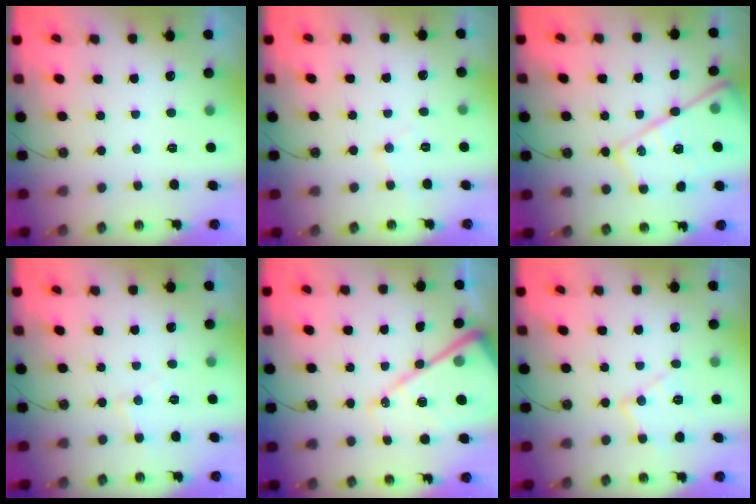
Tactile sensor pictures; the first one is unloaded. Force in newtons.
{"total": 5.3, "press": 5.3, "slide": 0.8}
{"total": 20.2, "press": 20.1, "slide": 1.3}
{"total": 6.0, "press": 6.0, "slide": 0.6}
{"total": 16.9, "press": 16.8, "slide": 1.7}
{"total": 11.1, "press": 11.1, "slide": 0.6}